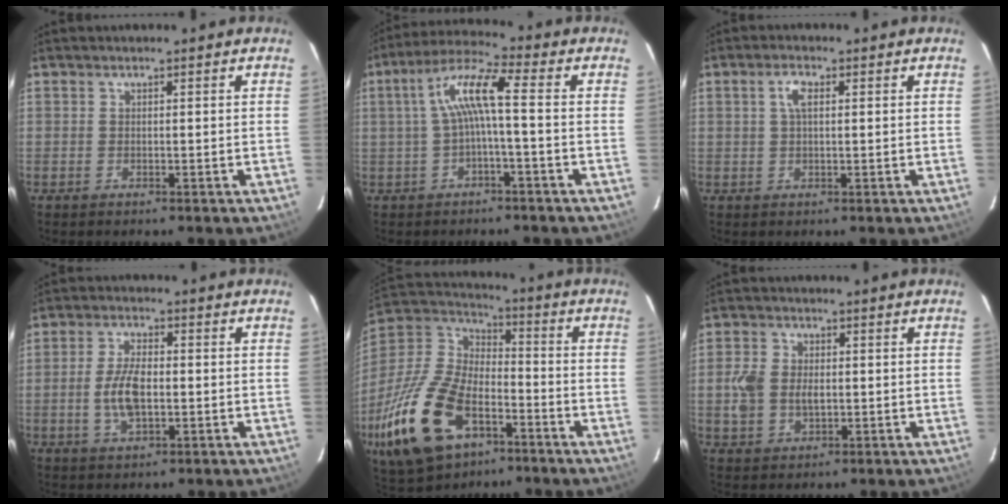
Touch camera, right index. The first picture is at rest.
{"total": 7.6, "force": [-0.6, 0.7, 7.5], "torque": [-0.164, 0.020, -0.008]}
{"total": 2.9, "force": [0.8, 1.2, 2.5], "torque": [-0.050, 0.008, 0.015]}
{"total": 7.3, "force": [-1.0, 3.3, 6.4], "torque": [-0.130, 0.001, -0.018]}
{"total": 28.1, "force": [-13.0, 16.2, 19.0], "torque": [-0.438, -0.029, -0.224]}
{"total": 6.9, "force": [-0.4, 5.0, 4.8], "torque": [-0.107, 0.008, -0.006]}